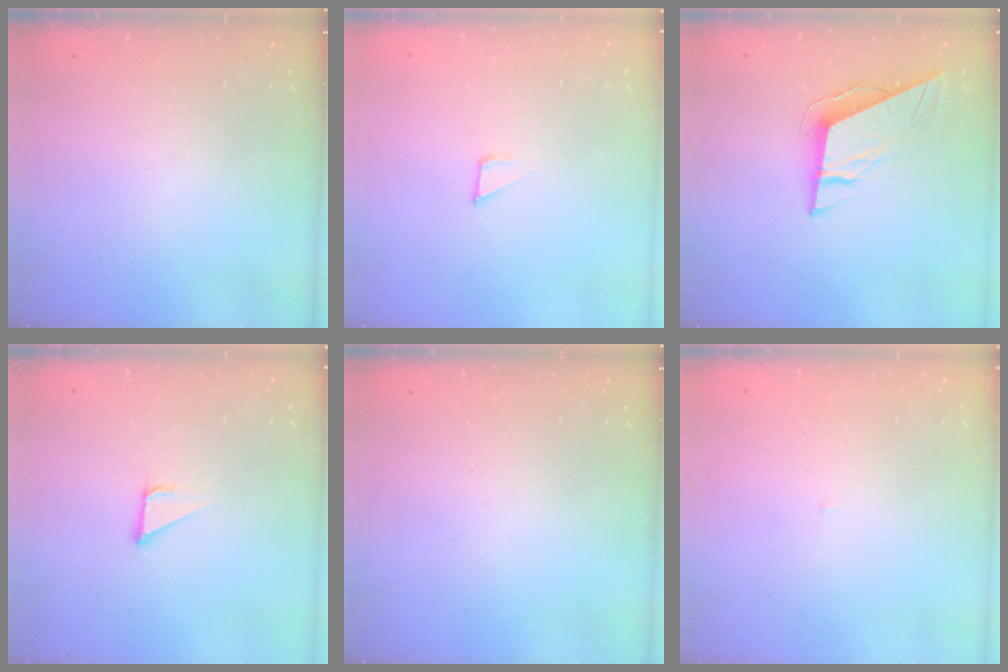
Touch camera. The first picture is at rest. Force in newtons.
{"total": 1.6, "press": 1.6, "slide": 0.1}
{"total": 9.3, "press": 9.2, "slide": 1.3}
{"total": 2.1, "press": 2.1, "slide": 0.1}
{"total": 0.0}
{"total": 3.0, "press": 3.0, "slide": 0.2}